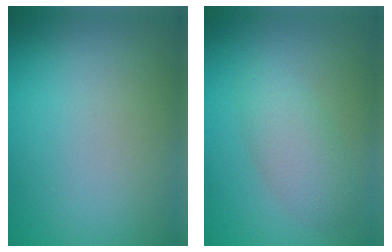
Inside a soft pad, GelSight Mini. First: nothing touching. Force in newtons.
{"total": 2.9, "press": 2.9, "slide": 0.0}